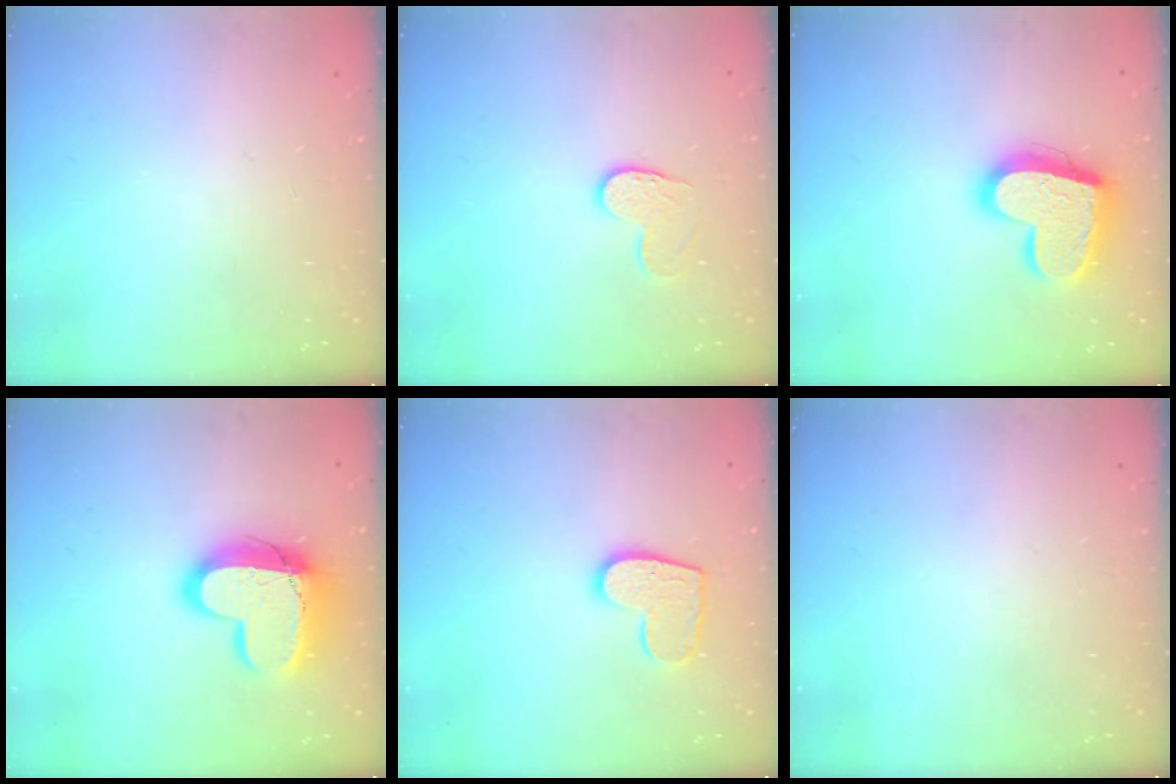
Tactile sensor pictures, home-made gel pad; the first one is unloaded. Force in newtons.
{"total": 6.6, "press": 6.6, "slide": 0.3}
{"total": 18.2, "press": 18.2, "slide": 1.6}
{"total": 16.7, "press": 16.7, "slide": 1.5}
{"total": 10.8, "press": 10.8, "slide": 0.7}
{"total": 0.0}